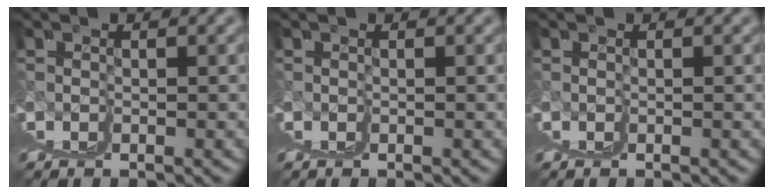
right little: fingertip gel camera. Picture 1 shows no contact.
{"total": 0.0}
{"total": 0.0}